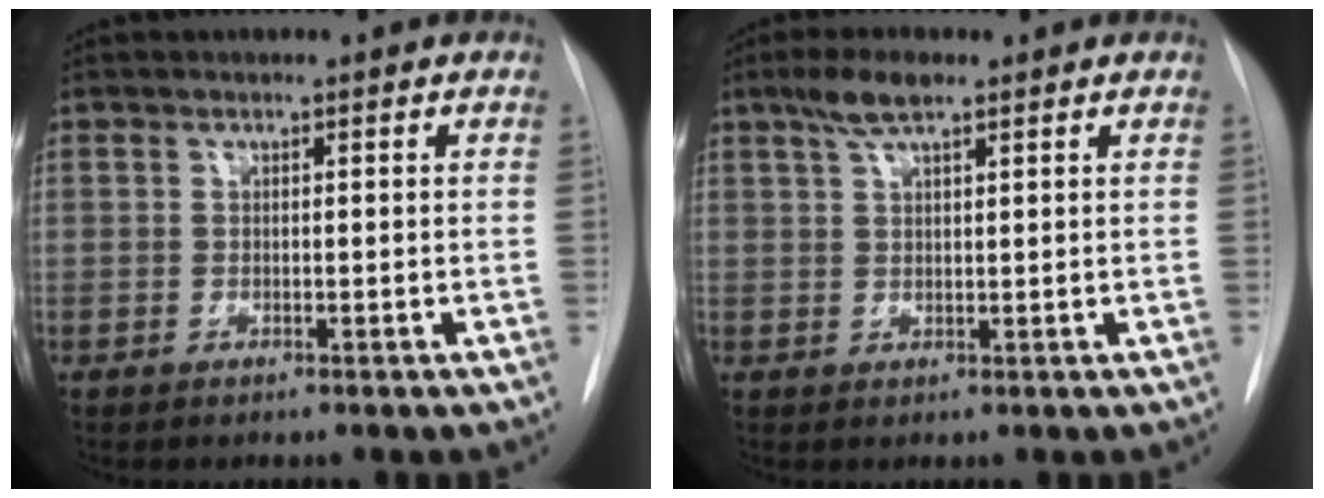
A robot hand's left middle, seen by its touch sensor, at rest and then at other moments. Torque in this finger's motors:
{"motor_torque": [0.52, -0.40, 0.05, 0.07]}